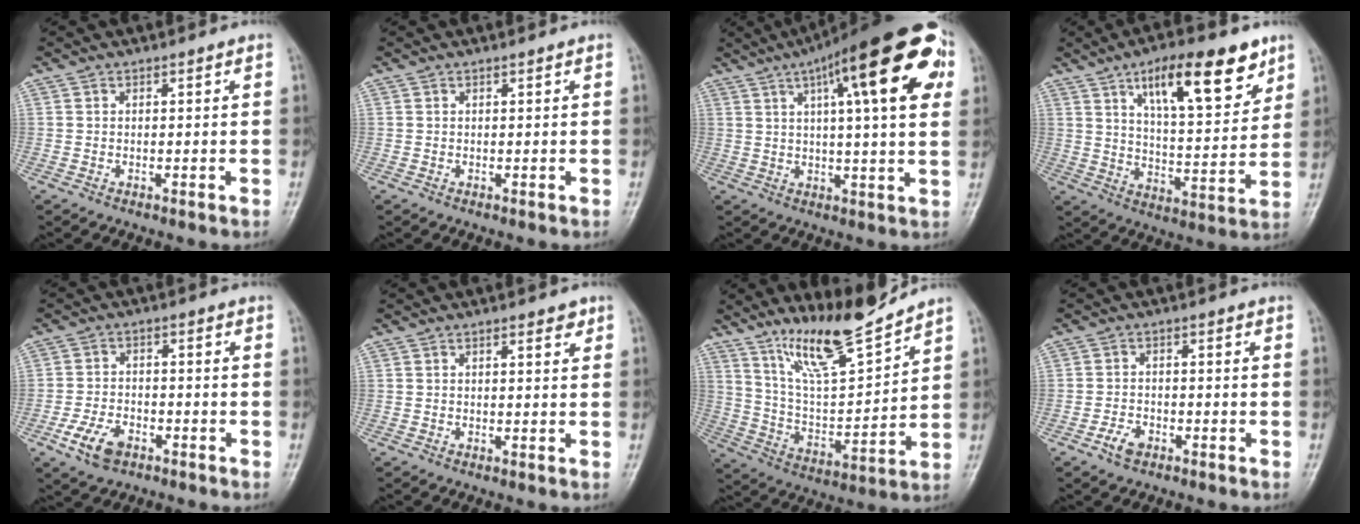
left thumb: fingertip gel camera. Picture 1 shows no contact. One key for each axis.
{"total": 0.0}
{"total": 23.3, "fx": 9.0, "fy": 6.0, "fz": 20.6, "tx": -0.283, "ty": 0.011, "tz": 0.119}
{"total": 17.2, "fx": 9.6, "fy": 6.1, "fz": 12.9, "tx": -0.163, "ty": -0.043, "tz": 0.152}
{"total": 6.8, "fx": -3.6, "fy": 4.1, "fz": 4.0, "tx": -0.074, "ty": 0.015, "tz": -0.068}
{"total": 2.1, "fx": 1.1, "fy": 0.8, "fz": 1.6, "tx": -0.015, "ty": -0.002, "tz": 0.012}
{"total": 13.7, "fx": 11.5, "fy": 2.0, "fz": 7.3, "tx": -0.113, "ty": -0.077, "tz": 0.217}
{"total": 3.4, "fx": -2.1, "fy": 2.0, "fz": 1.7, "tx": -0.029, "ty": 0.012, "tz": -0.039}